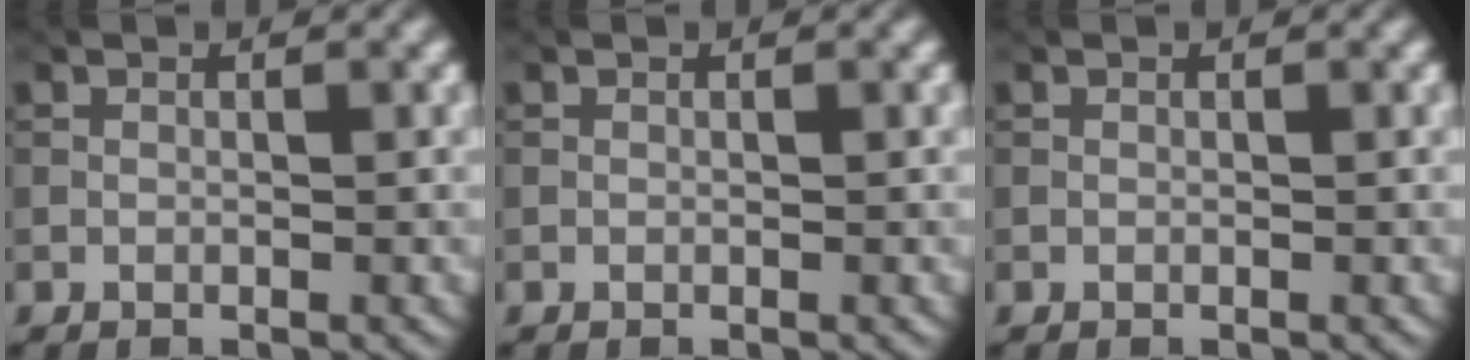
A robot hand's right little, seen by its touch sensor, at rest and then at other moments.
{"total": 0.0}
{"total": 0.0}